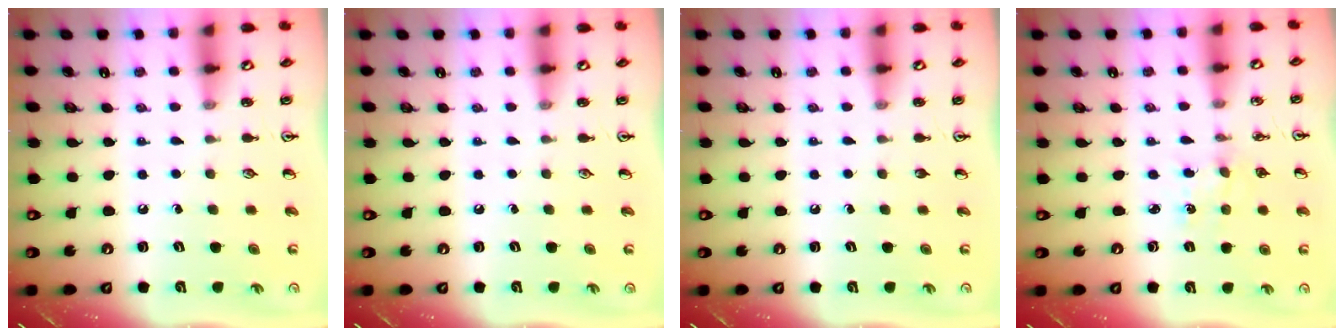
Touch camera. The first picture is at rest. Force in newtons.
{"total": 0.0}
{"total": 0.0}
{"total": 2.6, "press": 2.6, "slide": 0.3}